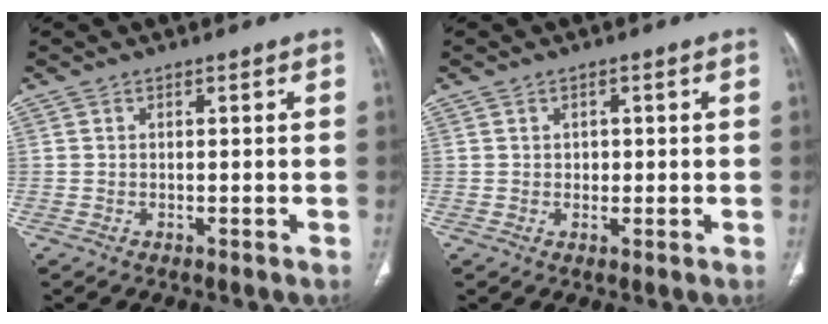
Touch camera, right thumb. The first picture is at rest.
{"total": 1.6, "force": [0.4, 1.3, 0.9], "torque": [-0.004, 0.000, 0.007]}